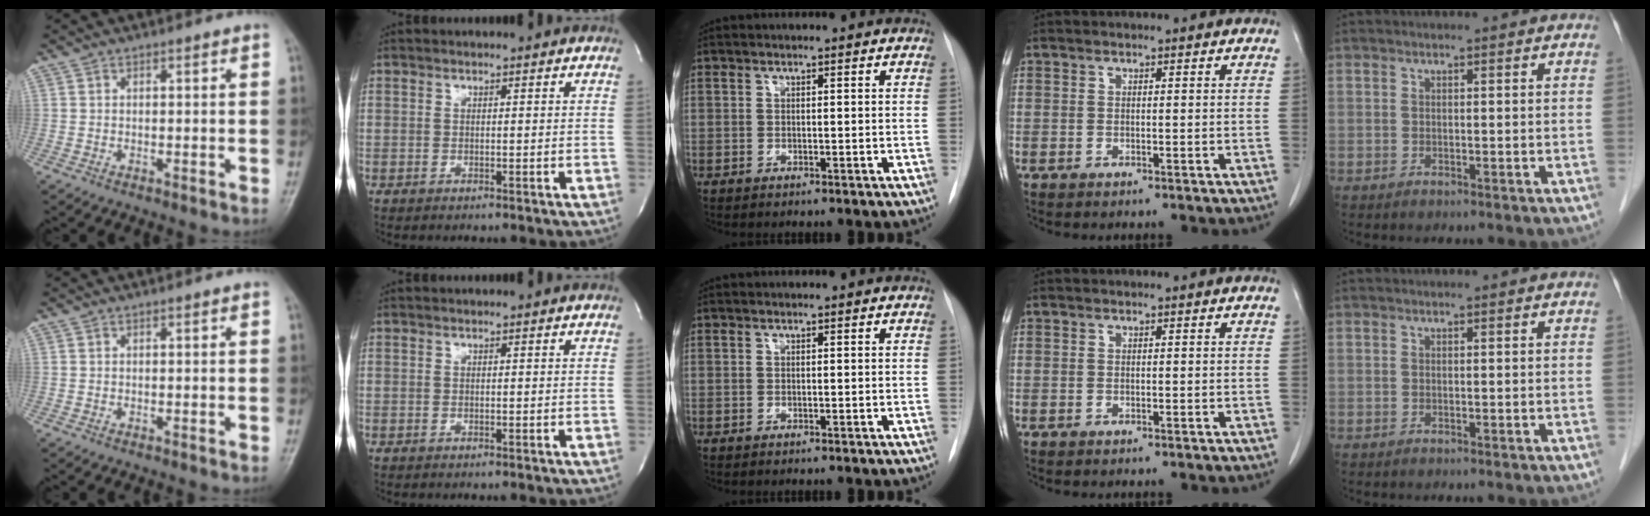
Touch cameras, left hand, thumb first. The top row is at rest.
{}